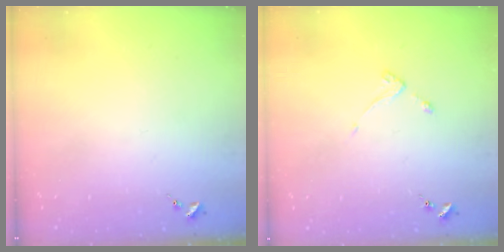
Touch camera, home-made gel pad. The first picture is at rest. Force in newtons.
{"total": 2.6, "press": 2.6, "slide": 0.5}